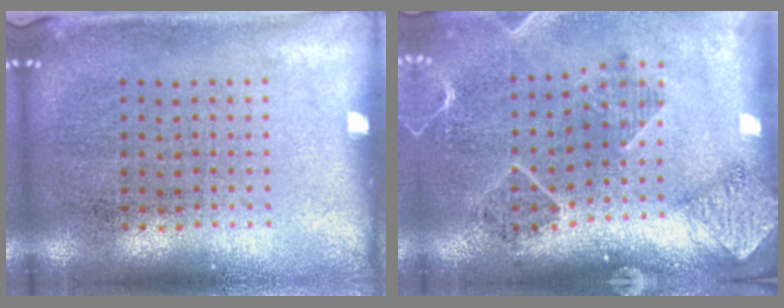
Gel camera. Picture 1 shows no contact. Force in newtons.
{"total": 1.5, "press": 1.5, "slide": 0.2}